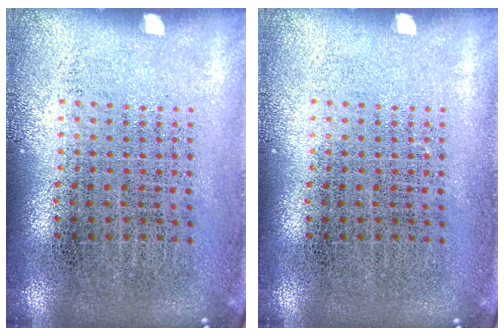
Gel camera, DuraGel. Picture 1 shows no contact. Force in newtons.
{"total": 0.0}